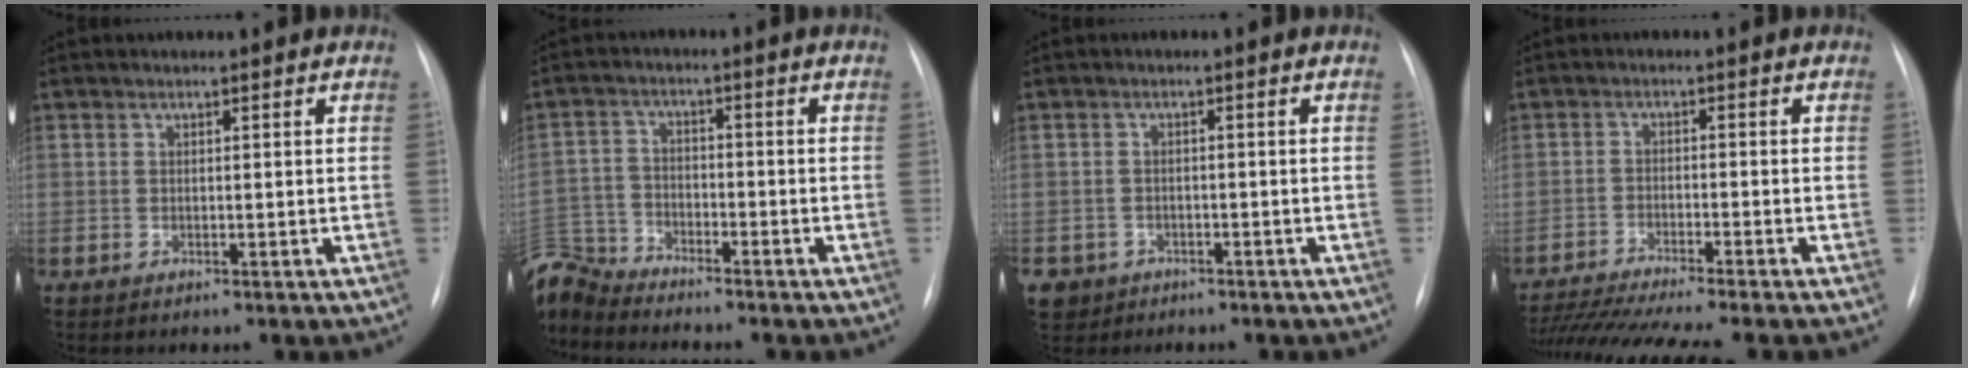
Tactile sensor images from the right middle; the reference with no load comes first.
{"total": 8.4, "force": [-8.3, 1.2, 0.6], "torque": [-0.025, 0.002, -0.167]}
{"total": 4.1, "force": [-2.4, 3.3, 0.1], "torque": [-0.002, 0.007, -0.037]}
{"total": 14.3, "force": [-12.5, -1.0, 6.8], "torque": [-0.107, -0.029, -0.200]}